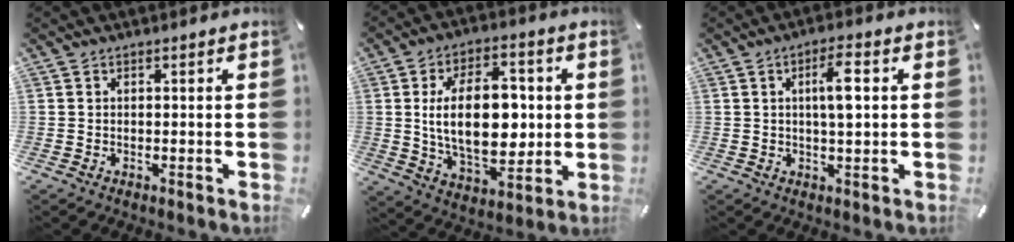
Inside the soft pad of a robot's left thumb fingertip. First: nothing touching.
{"total": 18.5, "force": [1.0, 10.9, 14.9], "torque": [-0.263, -0.001, 0.015]}
{"total": 6.7, "force": [1.0, 1.8, 6.3], "torque": [-0.107, 0.001, 0.011]}